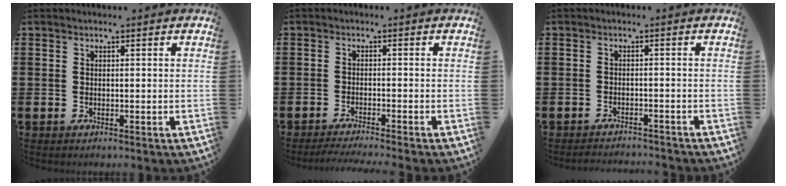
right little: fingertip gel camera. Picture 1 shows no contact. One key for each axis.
{"total": 1.4, "fx": -1.2, "fy": -0.1, "fz": 0.7, "tx": -0.009, "ty": 0.001, "tz": -0.023}
{"total": 1.6, "fx": -1.6, "fy": -0.1, "fz": -0.1, "tx": -0.003, "ty": 0.004, "tz": -0.033}